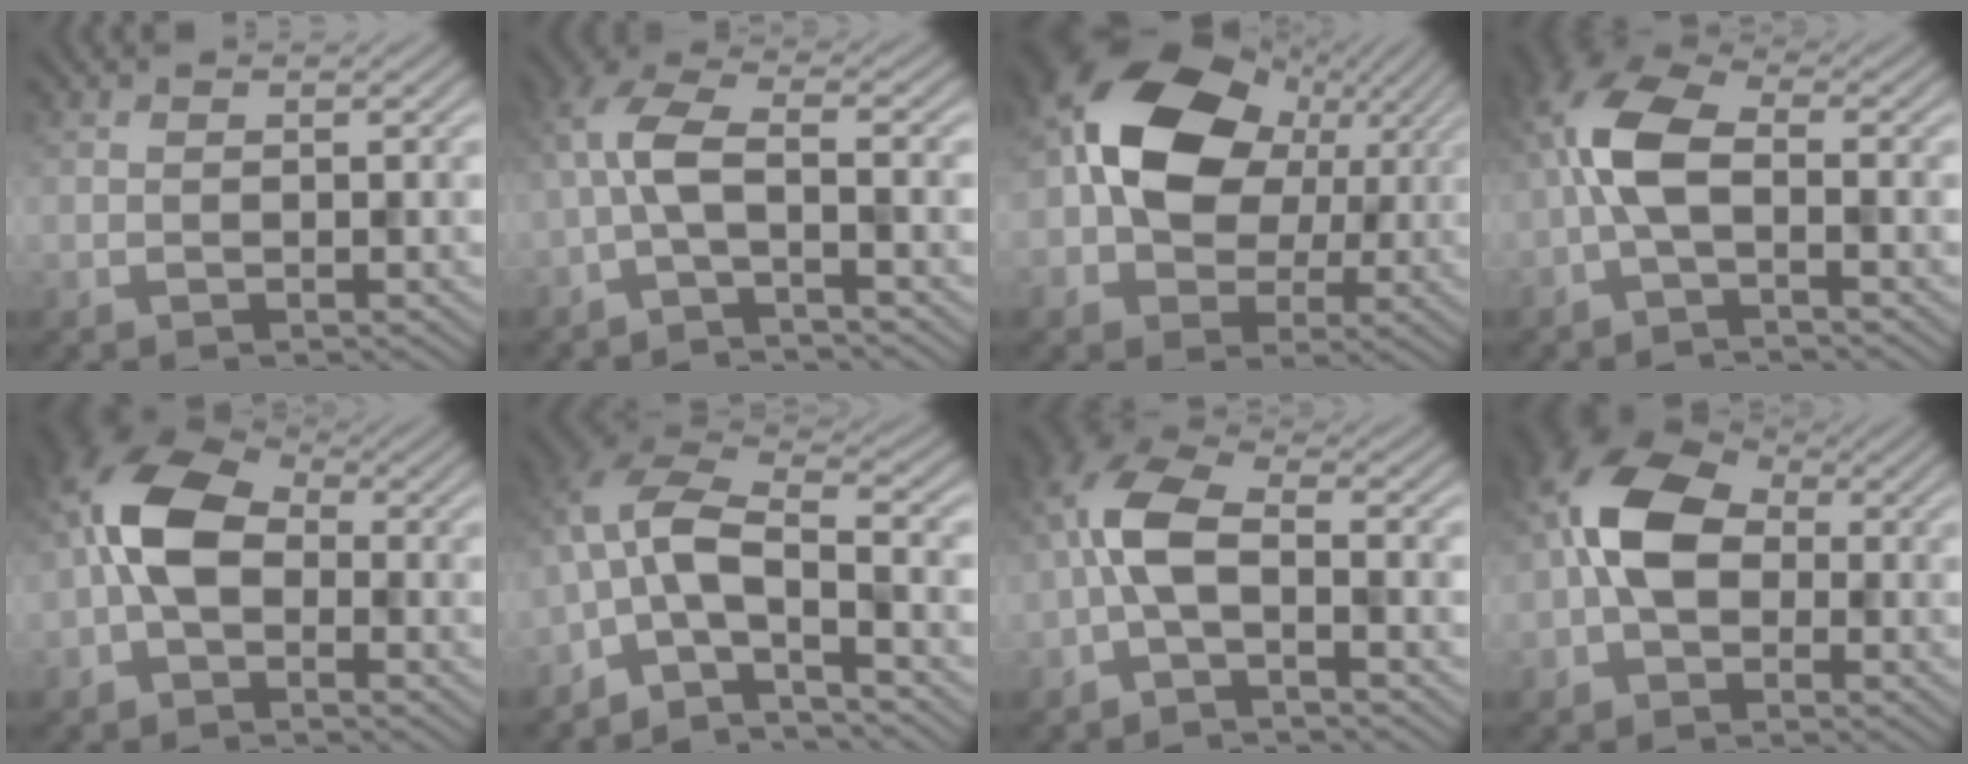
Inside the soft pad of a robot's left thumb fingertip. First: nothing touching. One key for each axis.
{"total": 4.9, "fx": -1.9, "fy": 1.4, "fz": 4.3, "tx": -0.100, "ty": 0.010, "tz": -0.052}
{"total": 14.5, "fx": 2.0, "fy": 10.7, "fz": 9.5, "tx": -0.181, "ty": 0.006, "tz": 0.030}
{"total": 6.6, "fx": -1.4, "fy": 3.0, "fz": 5.7, "tx": -0.131, "ty": 0.018, "tz": -0.041}
{"total": 8.3, "fx": -1.2, "fy": 5.2, "fz": 6.4, "tx": -0.138, "ty": 0.019, "tz": -0.043}
{"total": 7.8, "fx": -3.8, "fy": 2.9, "fz": 6.2, "tx": -0.121, "ty": 0.015, "tz": -0.092}
{"total": 6.1, "fx": -1.9, "fy": 2.7, "fz": 5.1, "tx": -0.114, "ty": 0.016, "tz": -0.050}
{"total": 8.8, "fx": -0.7, "fy": 5.9, "fz": 6.6, "tx": -0.151, "ty": 0.019, "tz": -0.033}